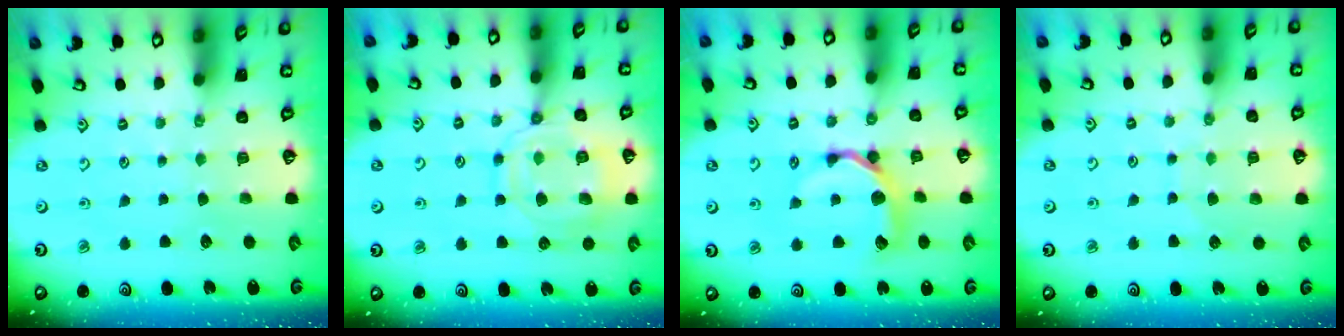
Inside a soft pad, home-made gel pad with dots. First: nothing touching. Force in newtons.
{"total": 15.8, "press": 15.7, "slide": 1.3}
{"total": 10.6, "press": 10.6, "slide": 1.3}
{"total": 5.6, "press": 5.6, "slide": 0.3}